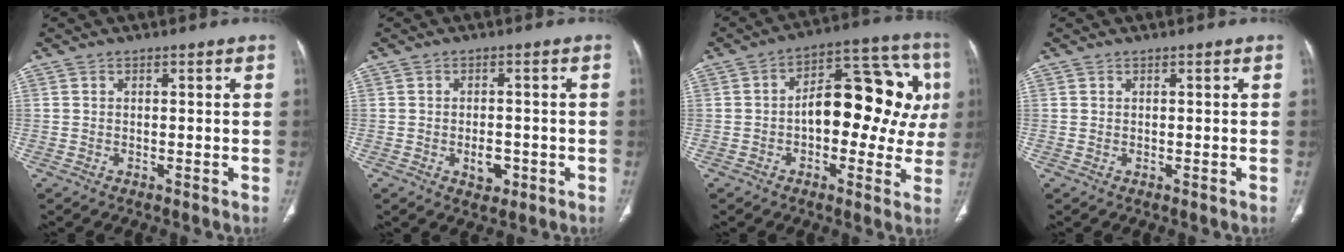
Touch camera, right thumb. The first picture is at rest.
{"total": 3.7, "force": [-1.1, 2.5, 2.5], "torque": [-0.020, 0.005, -0.011]}
{"total": 19.6, "force": [1.0, 10.3, 16.7], "torque": [-0.180, 0.040, 0.008]}
{"total": 0.0}